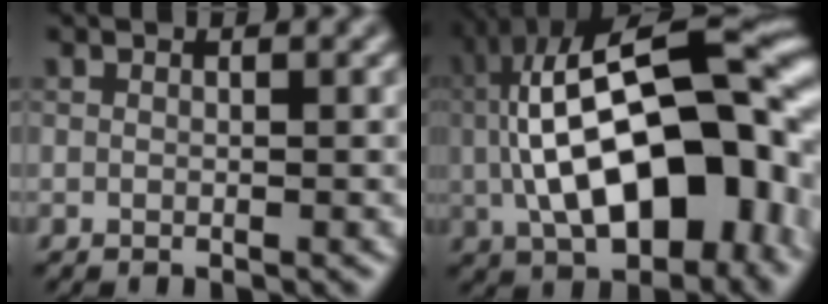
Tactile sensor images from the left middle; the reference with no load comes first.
{"total": 16.4, "force": [-1.4, 7.7, 14.4], "torque": [-0.209, 0.025, -0.030]}